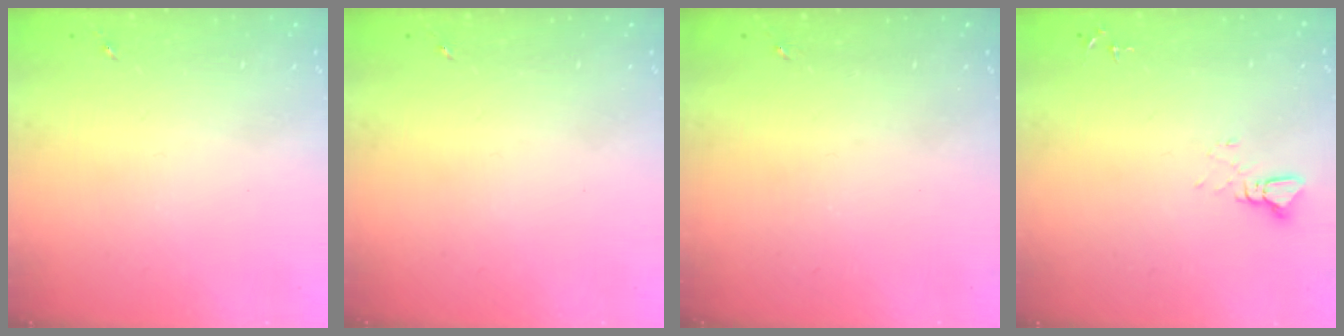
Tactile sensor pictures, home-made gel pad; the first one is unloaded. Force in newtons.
{"total": 0.0}
{"total": 0.0}
{"total": 2.4, "press": 2.4, "slide": 0.1}